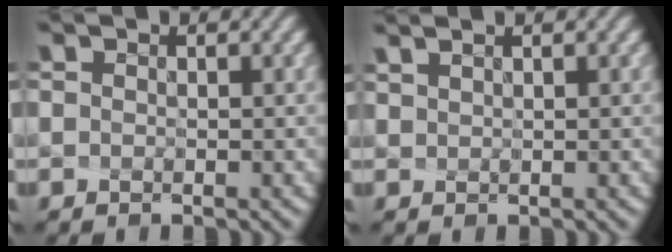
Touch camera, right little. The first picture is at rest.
{"total": 0.8, "force": [0.6, -0.4, -0.4], "torque": [-0.023, -0.019, 0.039]}